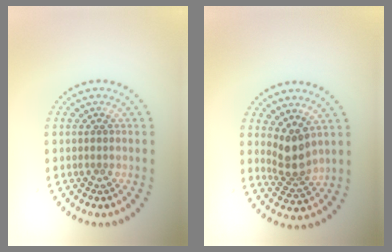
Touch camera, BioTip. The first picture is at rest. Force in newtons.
{"total": 2.9, "press": 2.2, "slide": 1.9}